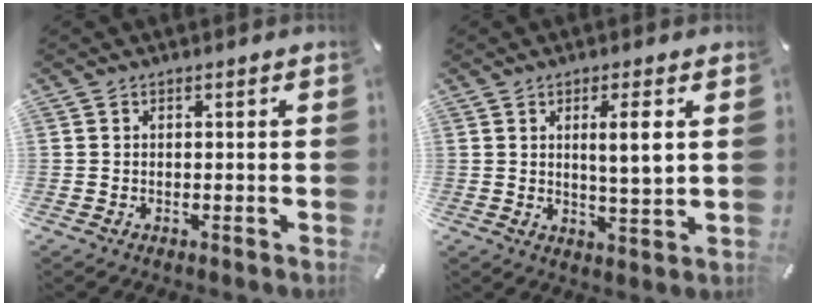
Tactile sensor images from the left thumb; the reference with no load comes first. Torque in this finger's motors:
{"motor_torque": [1.20, 1.05, 0.92, -0.57, 0.08]}